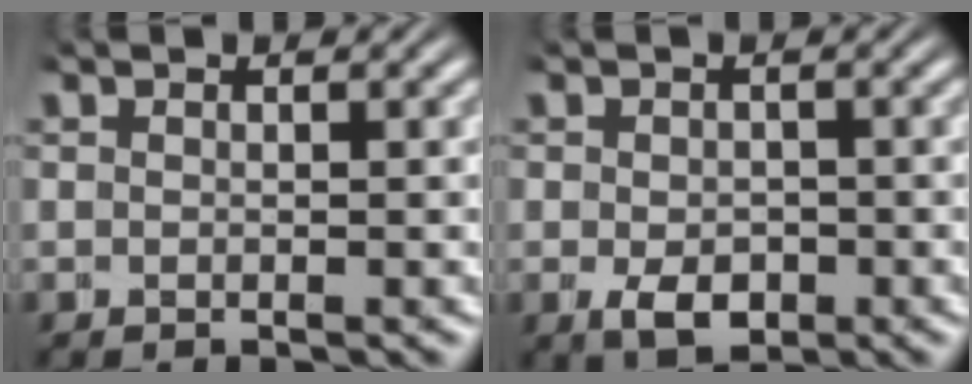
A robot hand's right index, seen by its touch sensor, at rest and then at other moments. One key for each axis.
{"total": 2.7, "fx": -1.0, "fy": 1.8, "fz": 1.7, "tx": -0.029, "ty": -0.025, "tz": -0.004}